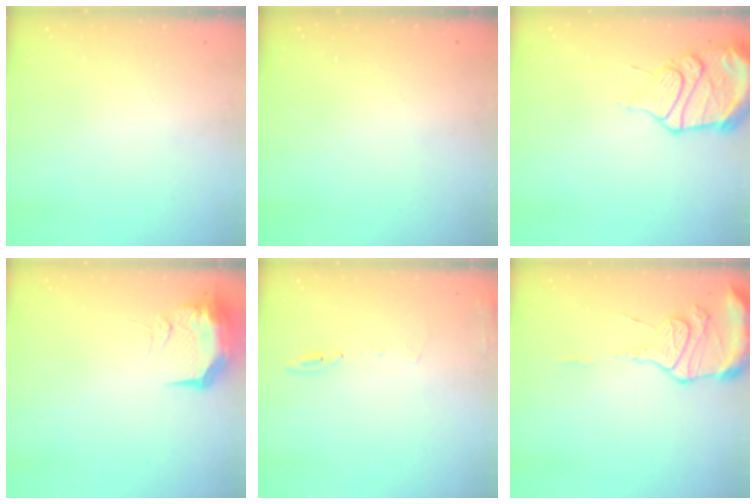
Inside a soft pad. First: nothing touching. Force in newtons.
{"total": 0.0}
{"total": 13.5, "press": 13.4, "slide": 1.0}
{"total": 16.8, "press": 12.6, "slide": 11.1}
{"total": 8.3, "press": 8.3, "slide": 0.9}
{"total": 12.5, "press": 12.4, "slide": 1.1}